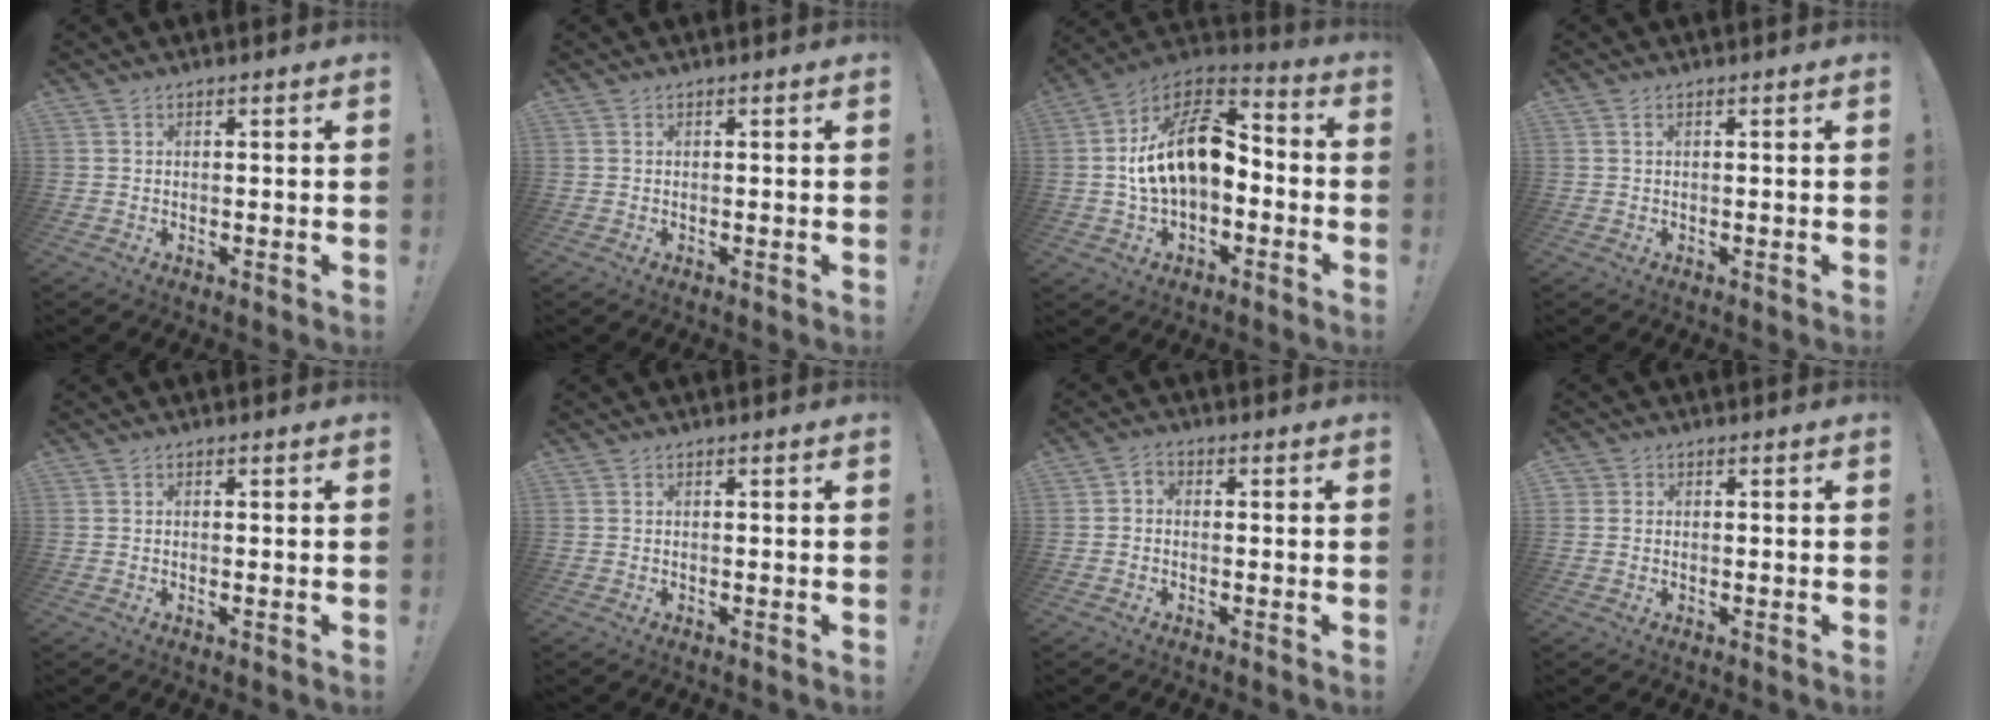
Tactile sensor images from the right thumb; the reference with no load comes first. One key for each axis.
{"total": 0.0}
{"total": 17.9, "fx": 1.7, "fy": 10.5, "fz": 14.4, "tx": -0.233, "ty": 0.005, "tz": 0.034}
{"total": 0.8, "fx": 0.3, "fy": 0.3, "fz": 0.7, "tx": -0.019, "ty": 0.004, "tz": 0.007}
{"total": 0.5, "fx": 0.0, "fy": 0.0, "fz": 0.5, "tx": -0.005, "ty": -0.002, "tz": -0.002}
{"total": 0.0}
{"total": 2.0, "fx": -1.0, "fy": 1.4, "fz": 1.0, "tx": -0.024, "ty": 0.010, "tz": -0.017}
{"total": 1.5, "fx": 0.1, "fy": 1.4, "fz": 0.5, "tx": -0.009, "ty": 0.004, "tz": 0.001}